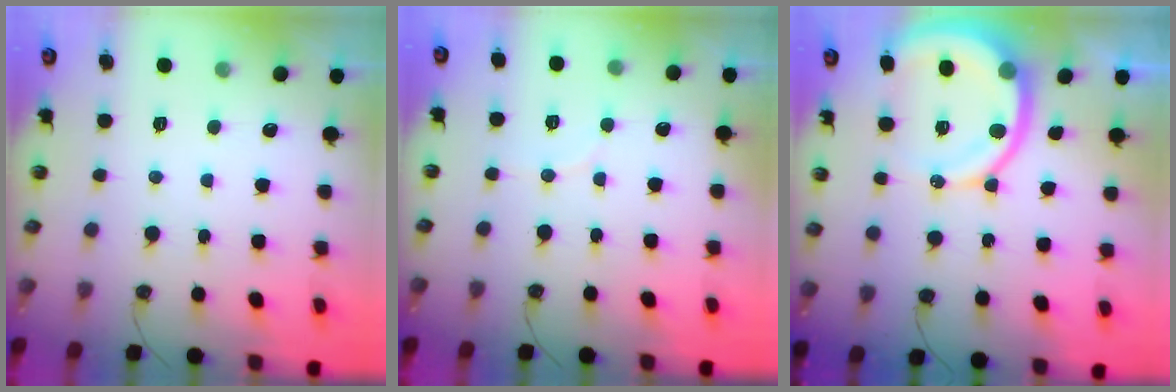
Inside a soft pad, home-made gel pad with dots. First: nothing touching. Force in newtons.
{"total": 2.9, "press": 2.9, "slide": 0.3}
{"total": 12.7, "press": 12.6, "slide": 1.8}